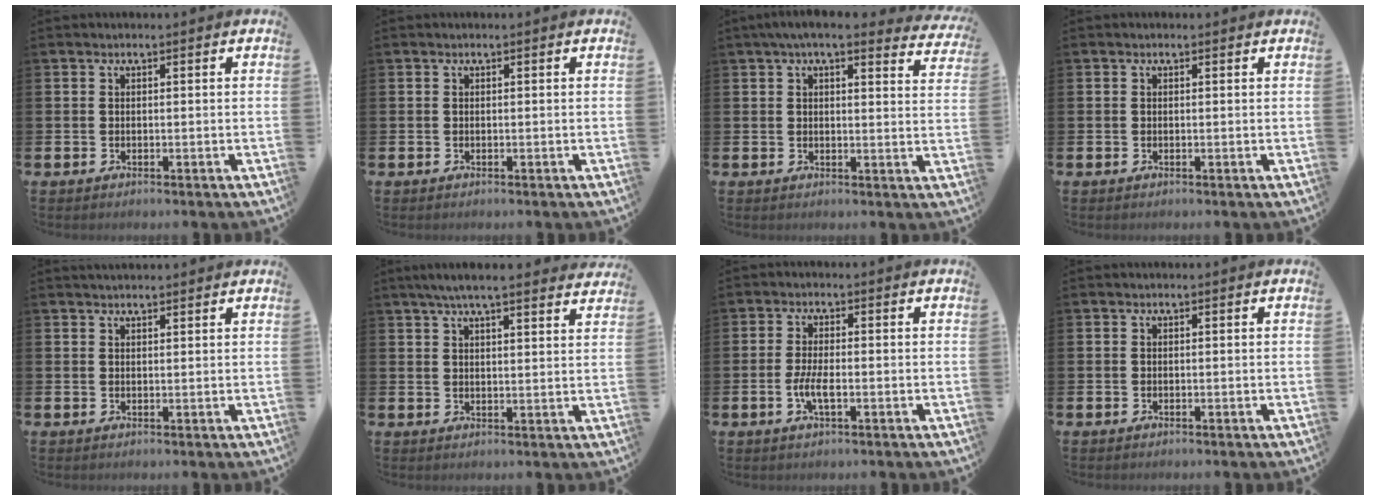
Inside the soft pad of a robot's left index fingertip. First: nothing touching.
{"total": 0.0}
{"total": 5.0, "force": [4.4, 0.8, 2.1], "torque": [-0.042, -0.015, 0.076]}
{"total": 0.0}
{"total": 1.7, "force": [1.7, 0.2, 0.2], "torque": [0.003, -0.006, 0.028]}
{"total": 5.8, "force": [5.3, 0.4, 2.3], "torque": [-0.052, -0.014, 0.094]}
{"total": 3.3, "force": [-0.9, 1.1, 3.0], "torque": [-0.059, 0.000, -0.019]}
{"total": 0.0}